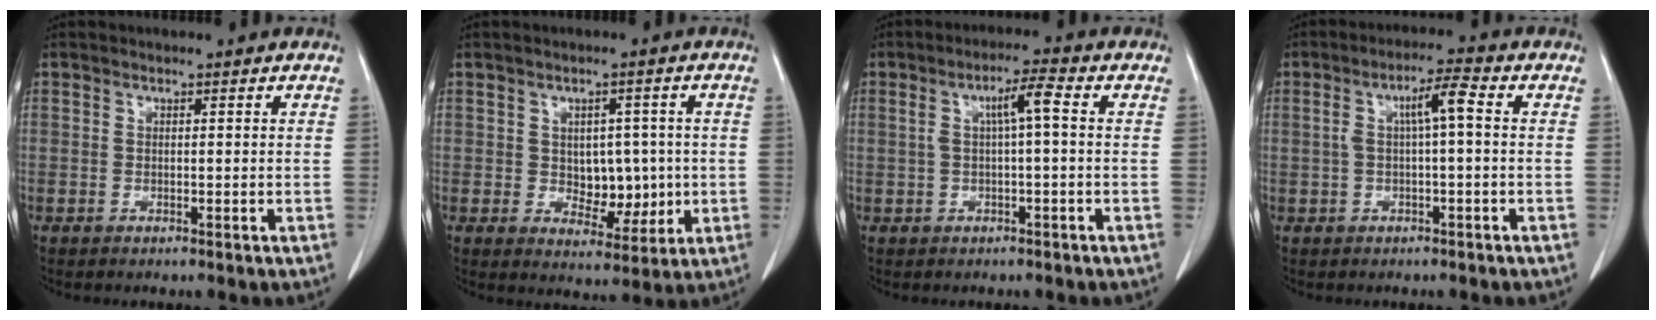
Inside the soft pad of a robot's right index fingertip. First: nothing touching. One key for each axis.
{"total": 6.5, "fx": 0.0, "fy": 4.3, "fz": 4.9, "tx": -0.060, "ty": 0.005, "tz": 0.013}
{"total": 4.6, "fx": 0.8, "fy": 0.4, "fz": 4.5, "tx": -0.082, "ty": 0.016, "tz": 0.013}
{"total": 5.1, "fx": 0.7, "fy": 0.5, "fz": 5.1, "tx": -0.091, "ty": 0.017, "tz": 0.011}